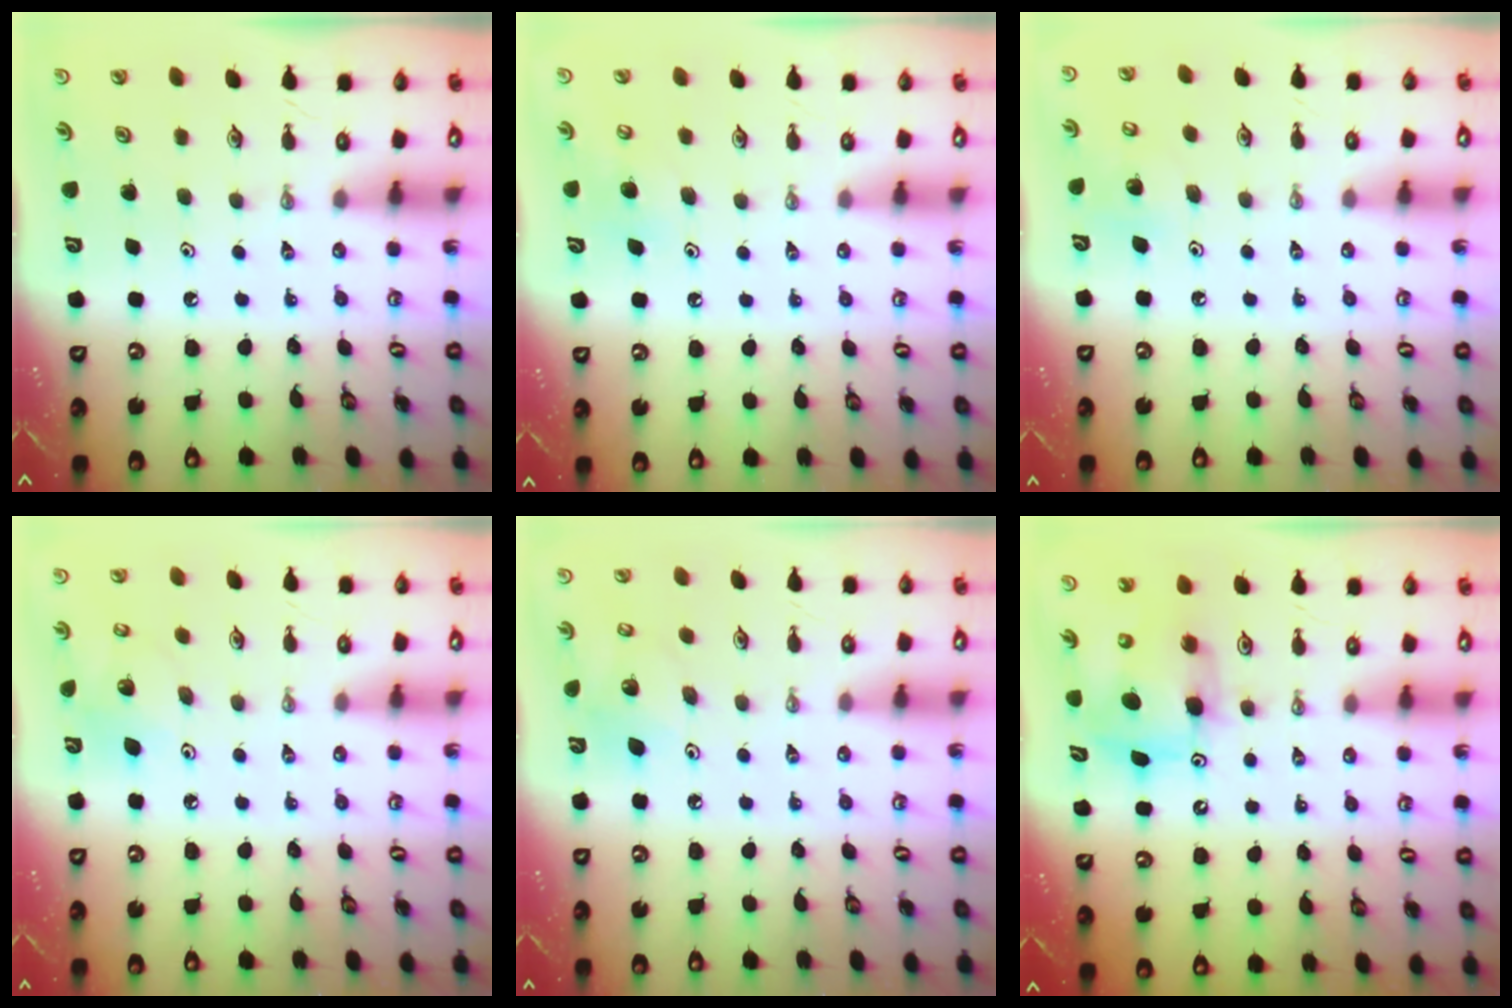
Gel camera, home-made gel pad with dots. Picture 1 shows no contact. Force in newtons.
{"total": 7.4, "press": 7.4, "slide": 0.8}
{"total": 8.0, "press": 8.0, "slide": 0.4}
{"total": 8.7, "press": 8.4, "slide": 1.9}
{"total": 8.7, "press": 8.5, "slide": 1.9}
{"total": 7.1, "press": 6.8, "slide": 1.9}